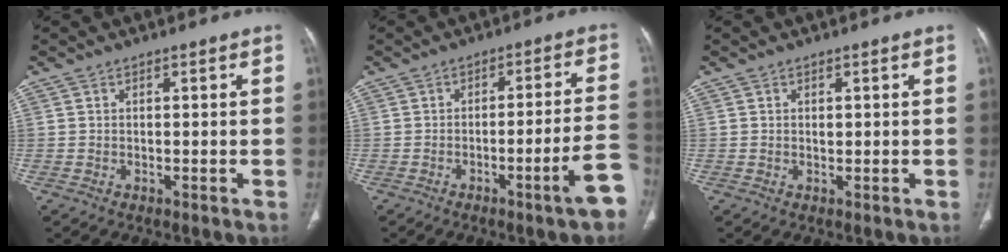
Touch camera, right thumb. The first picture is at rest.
{"total": 9.1, "force": [-4.5, 0.2, 7.9], "torque": [-0.102, 0.028, -0.063]}
{"total": 0.7, "force": [0.2, 0.5, 0.5], "torque": [-0.007, 0.000, 0.004]}